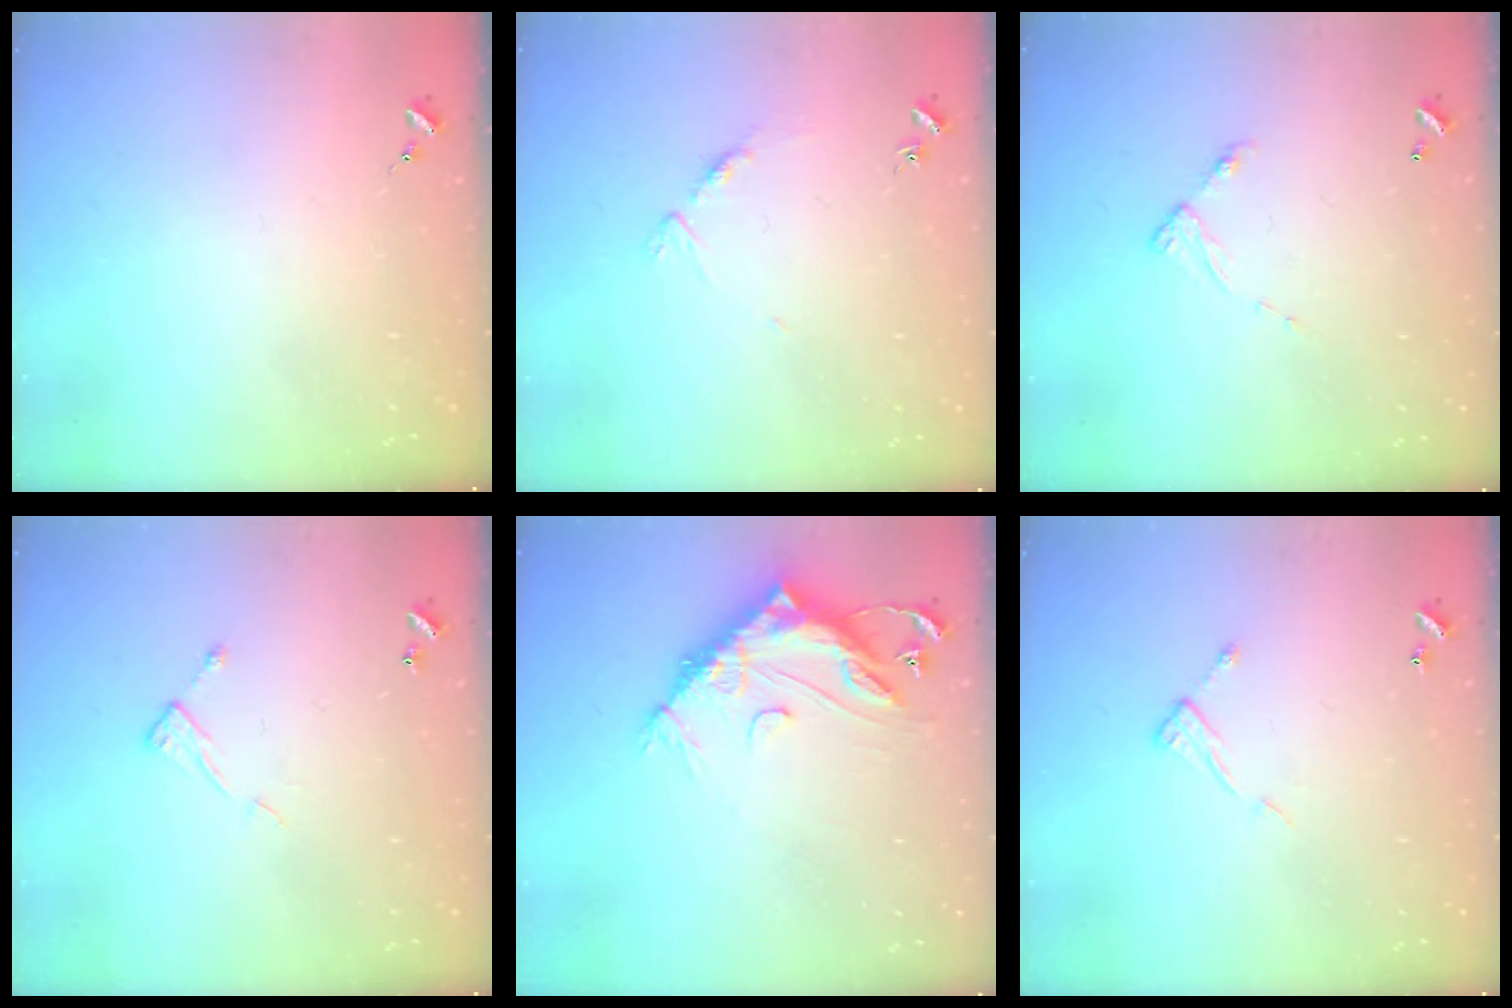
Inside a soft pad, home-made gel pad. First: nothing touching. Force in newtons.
{"total": 5.5, "press": 5.5, "slide": 0.4}
{"total": 6.1, "press": 6.1, "slide": 0.5}
{"total": 6.2, "press": 6.2, "slide": 0.4}
{"total": 15.2, "press": 15.2, "slide": 1.0}
{"total": 7.3, "press": 7.3, "slide": 0.4}